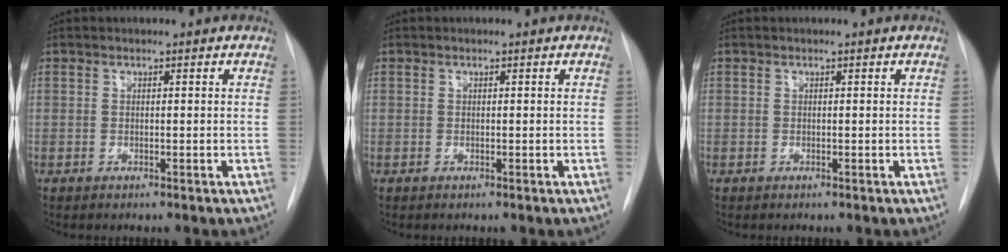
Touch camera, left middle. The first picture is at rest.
{"total": 0.0}
{"total": 0.0}